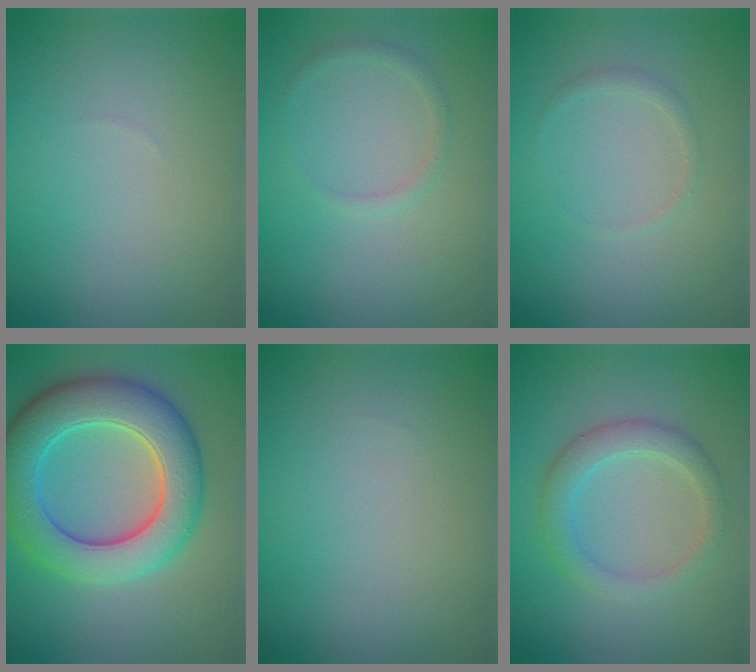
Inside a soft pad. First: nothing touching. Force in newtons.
{"total": 0.9, "press": 0.9, "slide": 0.1}
{"total": 0.7, "press": 0.7, "slide": 0.0}
{"total": 8.6, "press": 8.6, "slide": 0.5}
{"total": 0.0}
{"total": 2.8, "press": 2.8, "slide": 0.1}